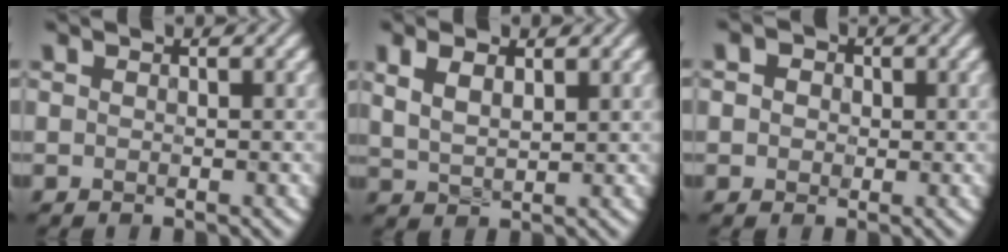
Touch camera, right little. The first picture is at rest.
{"total": 2.9, "force": [1.1, 1.5, 2.3], "torque": [-0.056, -0.003, 0.027]}
{"total": 3.6, "force": [1.1, 2.8, 1.8], "torque": [-0.040, 0.012, 0.006]}